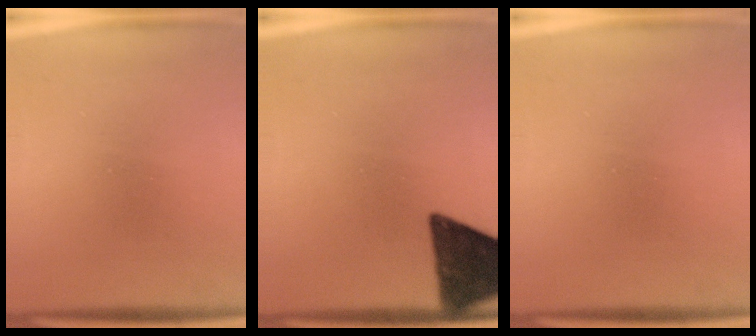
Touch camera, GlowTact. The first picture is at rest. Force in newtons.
{"total": 13.7}
{"total": 0.0}